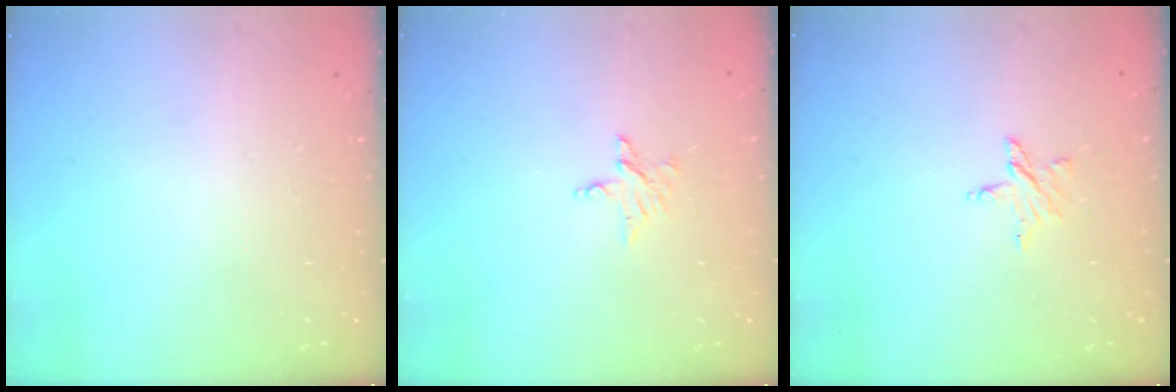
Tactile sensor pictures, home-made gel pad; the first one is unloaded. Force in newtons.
{"total": 4.0, "press": 4.0, "slide": 0.3}
{"total": 3.3, "press": 3.3, "slide": 0.3}